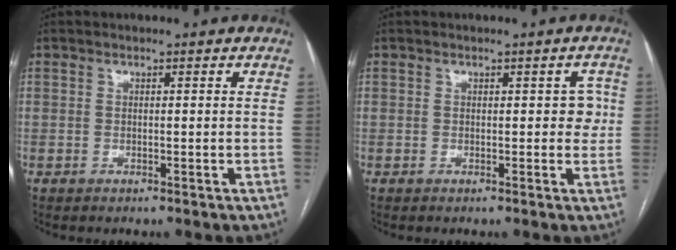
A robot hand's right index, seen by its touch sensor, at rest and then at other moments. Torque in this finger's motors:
{"motor_torque": [0.07, 0.02, 0.02, 0.01]}